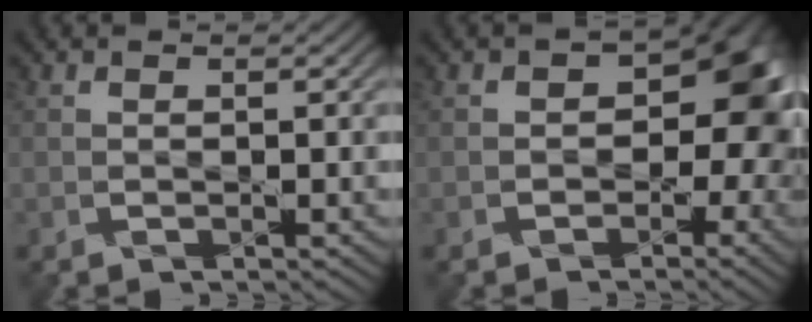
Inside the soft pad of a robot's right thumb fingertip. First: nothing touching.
{"total": 8.7, "force": [-1.2, 6.4, 5.8], "torque": [-0.043, -0.015, -0.020]}